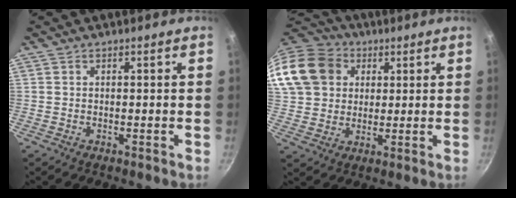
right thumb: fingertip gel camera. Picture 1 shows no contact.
{"total": 18.3, "force": [6.0, 14.8, 8.8], "torque": [-0.177, 0.025, 0.109]}